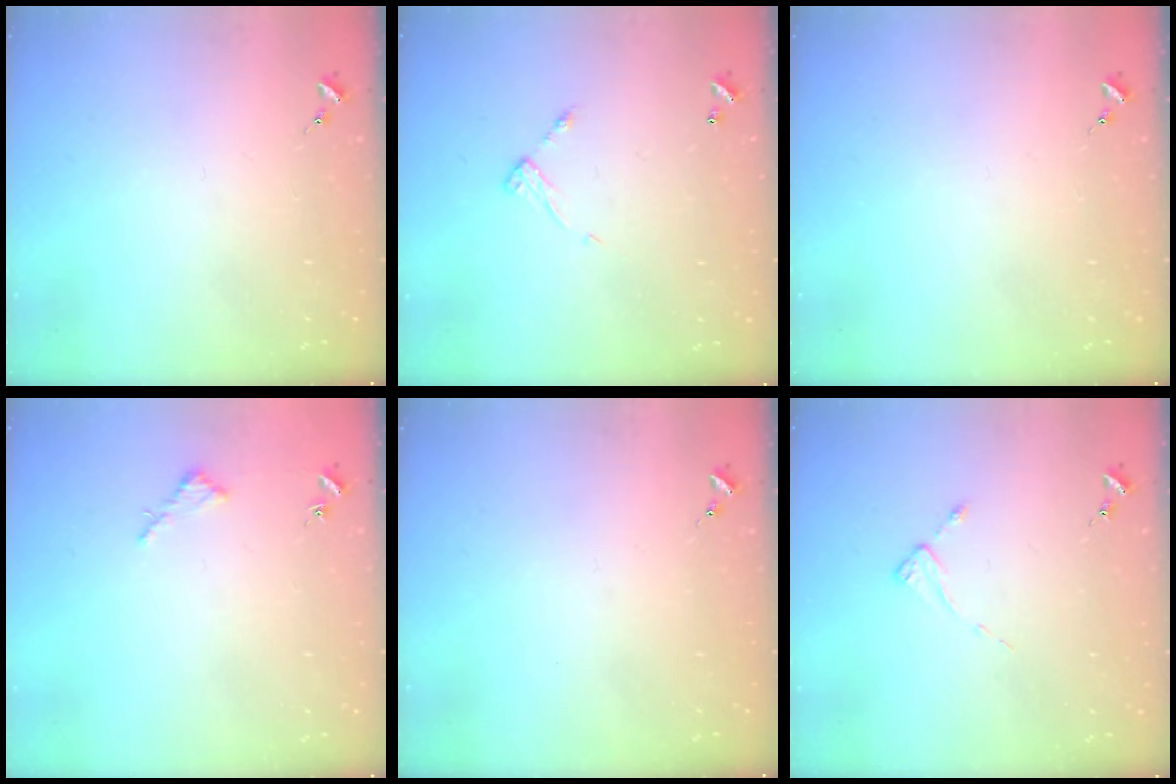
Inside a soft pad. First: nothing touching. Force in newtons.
{"total": 6.4, "press": 6.4, "slide": 0.4}
{"total": 0.0}
{"total": 2.6, "press": 2.6, "slide": 0.2}
{"total": 0.0}
{"total": 2.0, "press": 2.0, "slide": 0.3}